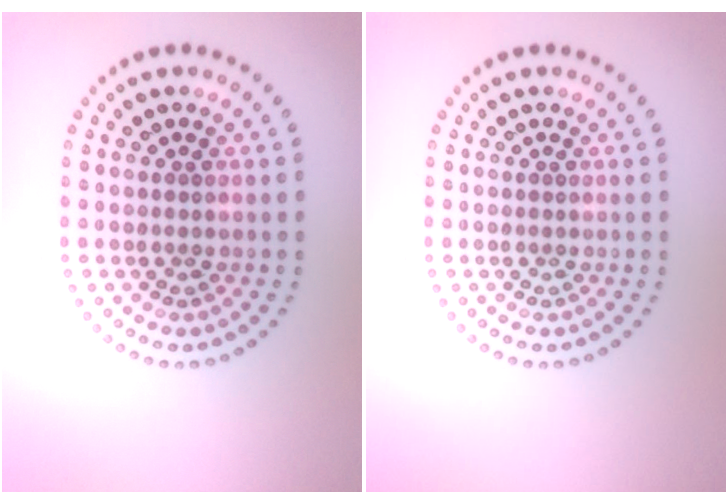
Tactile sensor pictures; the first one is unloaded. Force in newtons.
{"total": 0.0}